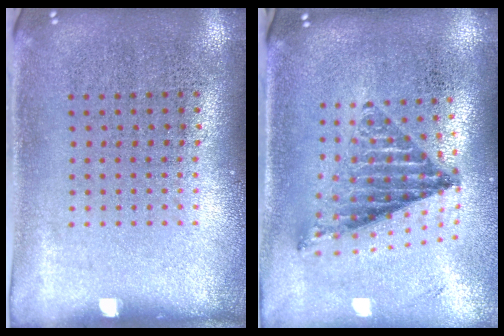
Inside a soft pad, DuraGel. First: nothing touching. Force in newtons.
{"total": 1.1, "press": 1.0, "slide": 0.5}